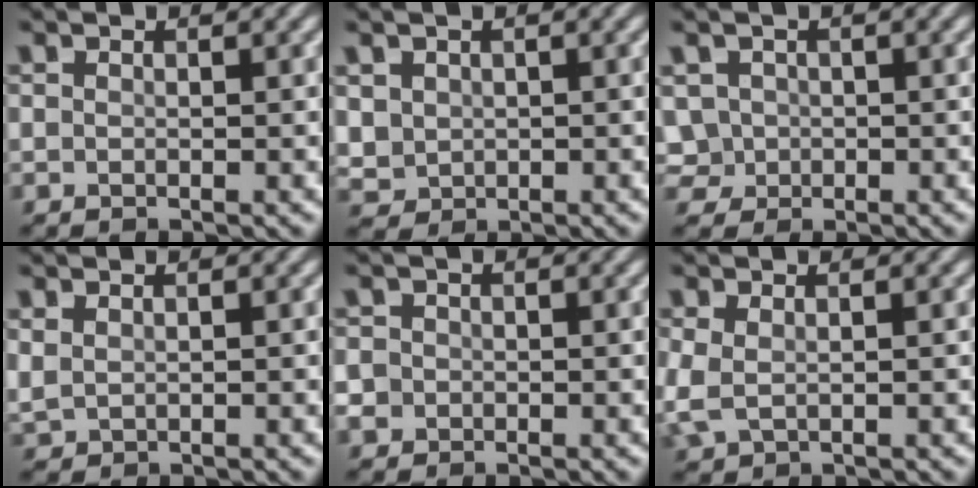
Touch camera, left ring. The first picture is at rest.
{"total": 2.2, "force": [0.5, 2.1, 0.6], "torque": [-0.023, -0.002, 0.024]}
{"total": 2.6, "force": [0.1, 2.5, 0.7], "torque": [-0.018, 0.013, 0.018]}
{"total": 1.2, "force": [0.7, 0.7, 0.6], "torque": [-0.020, 0.003, 0.025]}
{"total": 2.0, "force": [-0.7, 1.8, 0.4], "torque": [0.000, 0.006, -0.010]}
{"total": 2.5, "force": [-0.1, 1.7, 1.8], "torque": [-0.057, -0.002, 0.004]}